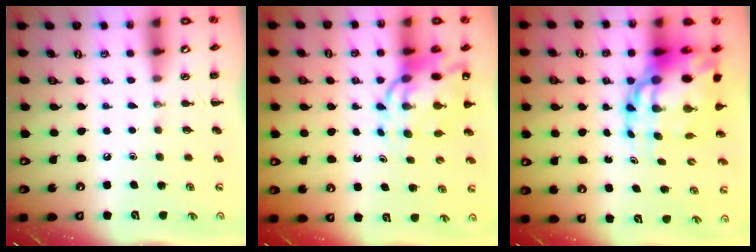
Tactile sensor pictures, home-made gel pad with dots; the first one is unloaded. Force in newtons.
{"total": 13.6, "press": 13.0, "slide": 4.0}
{"total": 18.9, "press": 18.1, "slide": 5.4}